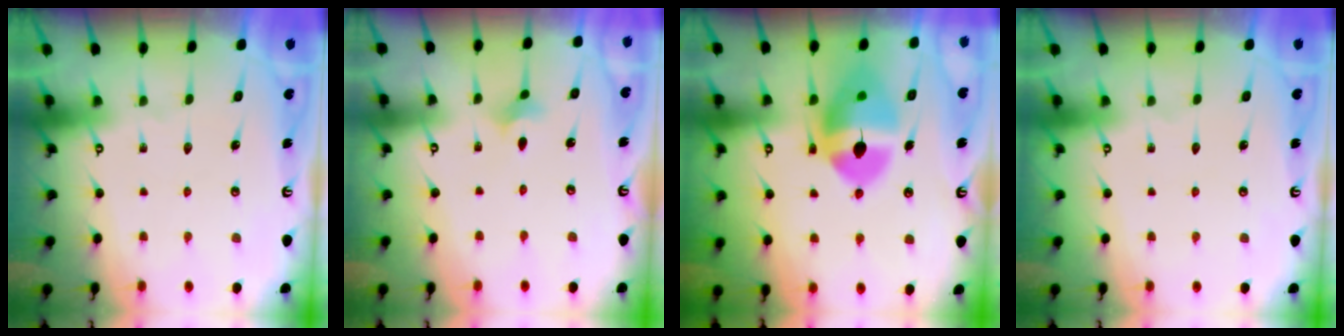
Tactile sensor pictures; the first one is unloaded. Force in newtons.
{"total": 2.2, "press": 2.1, "slide": 0.6}
{"total": 14.6, "press": 14.5, "slide": 2.0}
{"total": 0.0}